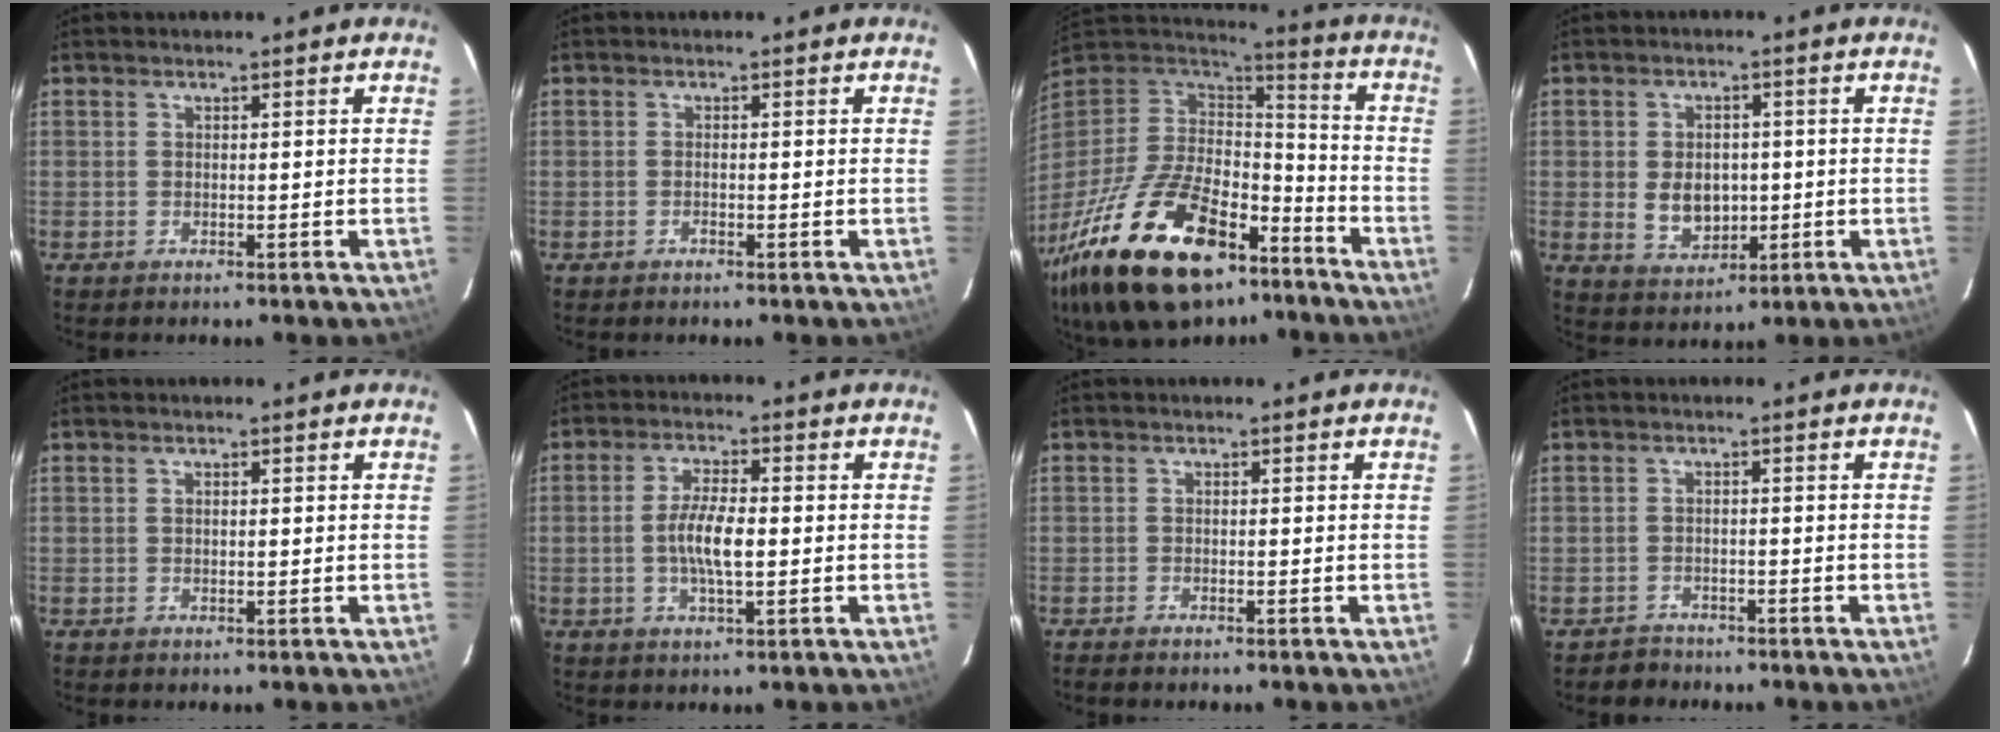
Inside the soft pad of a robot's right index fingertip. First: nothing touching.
{"total": 0.6, "force": [-0.4, 0.3, 0.4], "torque": [-0.008, 0.001, -0.007]}
{"total": 32.6, "force": [-19.8, 15.5, 20.8], "torque": [-0.414, -0.029, -0.313]}
{"total": 7.2, "force": [-0.5, 5.3, 4.8], "torque": [-0.093, -0.001, 0.005]}
{"total": 0.6, "force": [0.2, 0.4, 0.5], "torque": [-0.008, 0.003, 0.004]}
{"total": 6.6, "force": [-0.6, 1.9, 6.2], "torque": [-0.122, 0.003, -0.012]}
{"total": 1.3, "force": [-1.1, 0.3, 0.6], "torque": [-0.016, -0.003, -0.021]}
{"total": 2.7, "force": [-2.0, 1.7, -0.4], "torque": [0.005, 0.015, -0.033]}